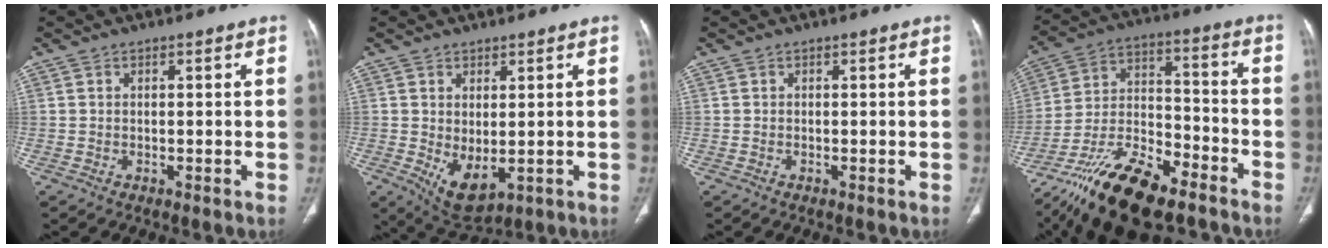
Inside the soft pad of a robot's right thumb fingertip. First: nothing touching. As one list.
[{"total": 6.6, "force": [-0.6, 3.3, 5.6], "torque": [-0.086, -0.014, 0.014]}, {"total": 0.0}, {"total": 19.6, "force": [-13.9, 7.6, 11.5], "torque": [-0.211, 0.068, -0.246]}]